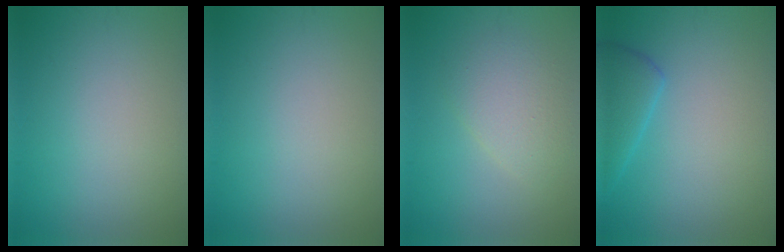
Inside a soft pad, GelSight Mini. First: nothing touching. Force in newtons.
{"total": 0.0}
{"total": 3.0, "press": 3.0, "slide": 0.2}
{"total": 3.0, "press": 3.0, "slide": 0.3}